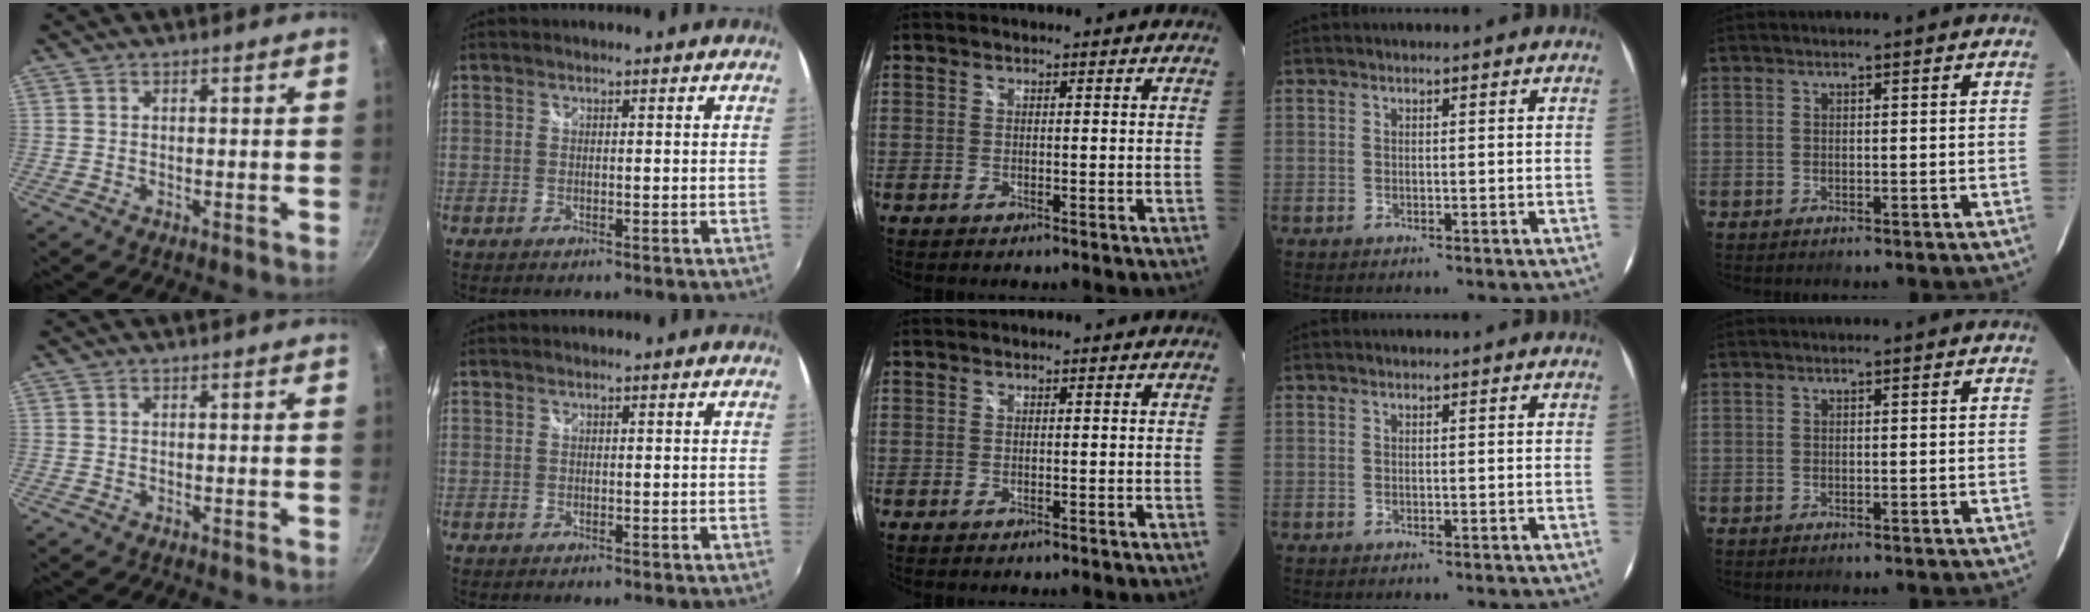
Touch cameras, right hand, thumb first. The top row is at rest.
{}